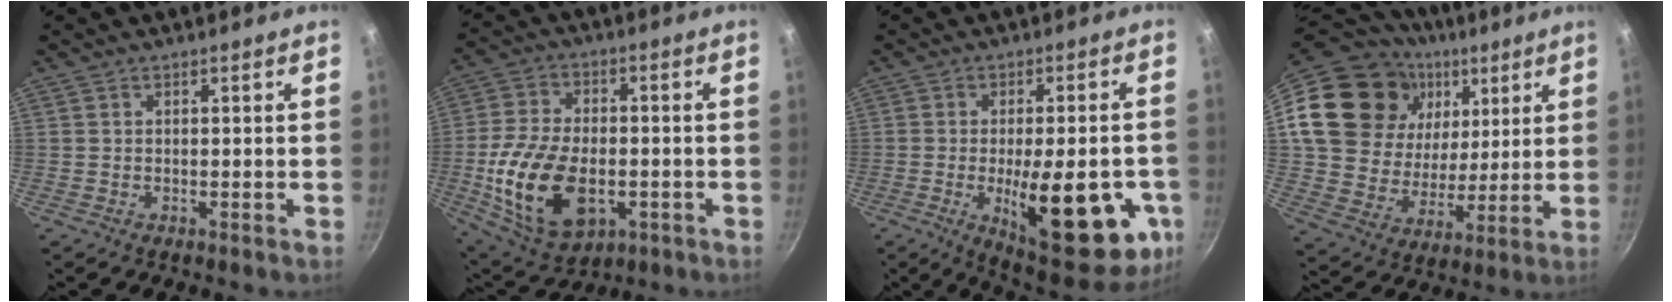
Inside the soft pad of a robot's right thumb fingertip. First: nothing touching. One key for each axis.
{"total": 18.6, "fx": -4.1, "fy": 11.1, "fz": 14.3, "tx": -0.264, "ty": 0.009, "tz": -0.061}
{"total": 22.5, "fx": -6.0, "fy": 8.3, "fz": 20.1, "tx": -0.238, "ty": -0.009, "tz": -0.071}
{"total": 25.4, "fx": 9.9, "fy": 18.5, "fz": 14.3, "tx": -0.233, "ty": -0.012, "tz": 0.180}